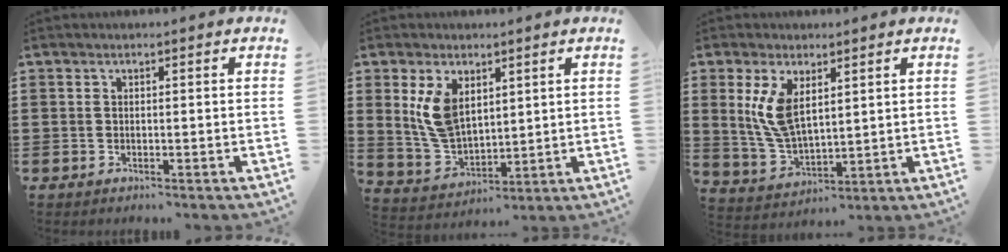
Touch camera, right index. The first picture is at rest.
{"total": 7.4, "force": [2.9, 4.6, 5.1], "torque": [-0.126, 0.006, 0.053]}
{"total": 7.4, "force": [2.5, 3.6, 6.0], "torque": [-0.137, 0.001, 0.043]}